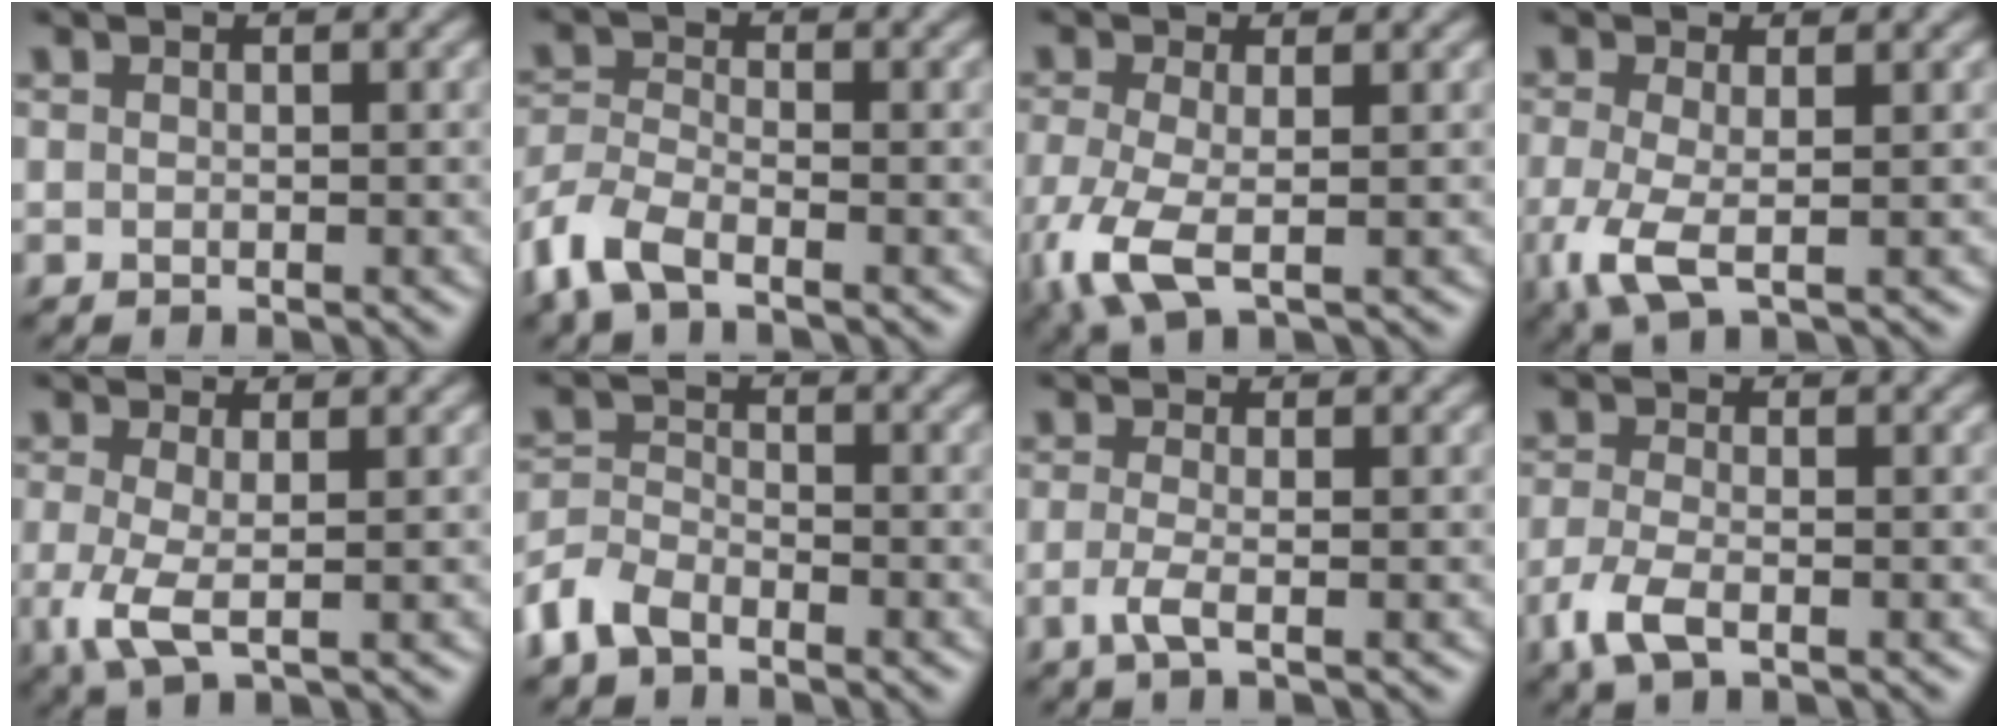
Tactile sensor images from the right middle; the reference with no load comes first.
{"total": 4.7, "force": [-3.2, 1.9, 2.9], "torque": [-0.069, -0.008, -0.080]}
{"total": 4.9, "force": [-1.8, 1.9, 4.2], "torque": [-0.112, -0.013, -0.038]}
{"total": 3.9, "force": [-1.0, 1.3, 3.5], "torque": [-0.090, -0.010, -0.022]}
{"total": 3.3, "force": [-0.5, 1.0, 3.1], "torque": [-0.077, -0.011, -0.012]}
{"total": 3.4, "force": [-2.5, 1.8, 1.5], "torque": [-0.033, 0.002, -0.064]}
{"total": 2.1, "force": [-0.7, 0.6, 1.9], "torque": [-0.042, -0.005, -0.022]}
{"total": 3.1, "force": [-1.7, 1.2, 2.3], "torque": [-0.063, -0.006, -0.041]}